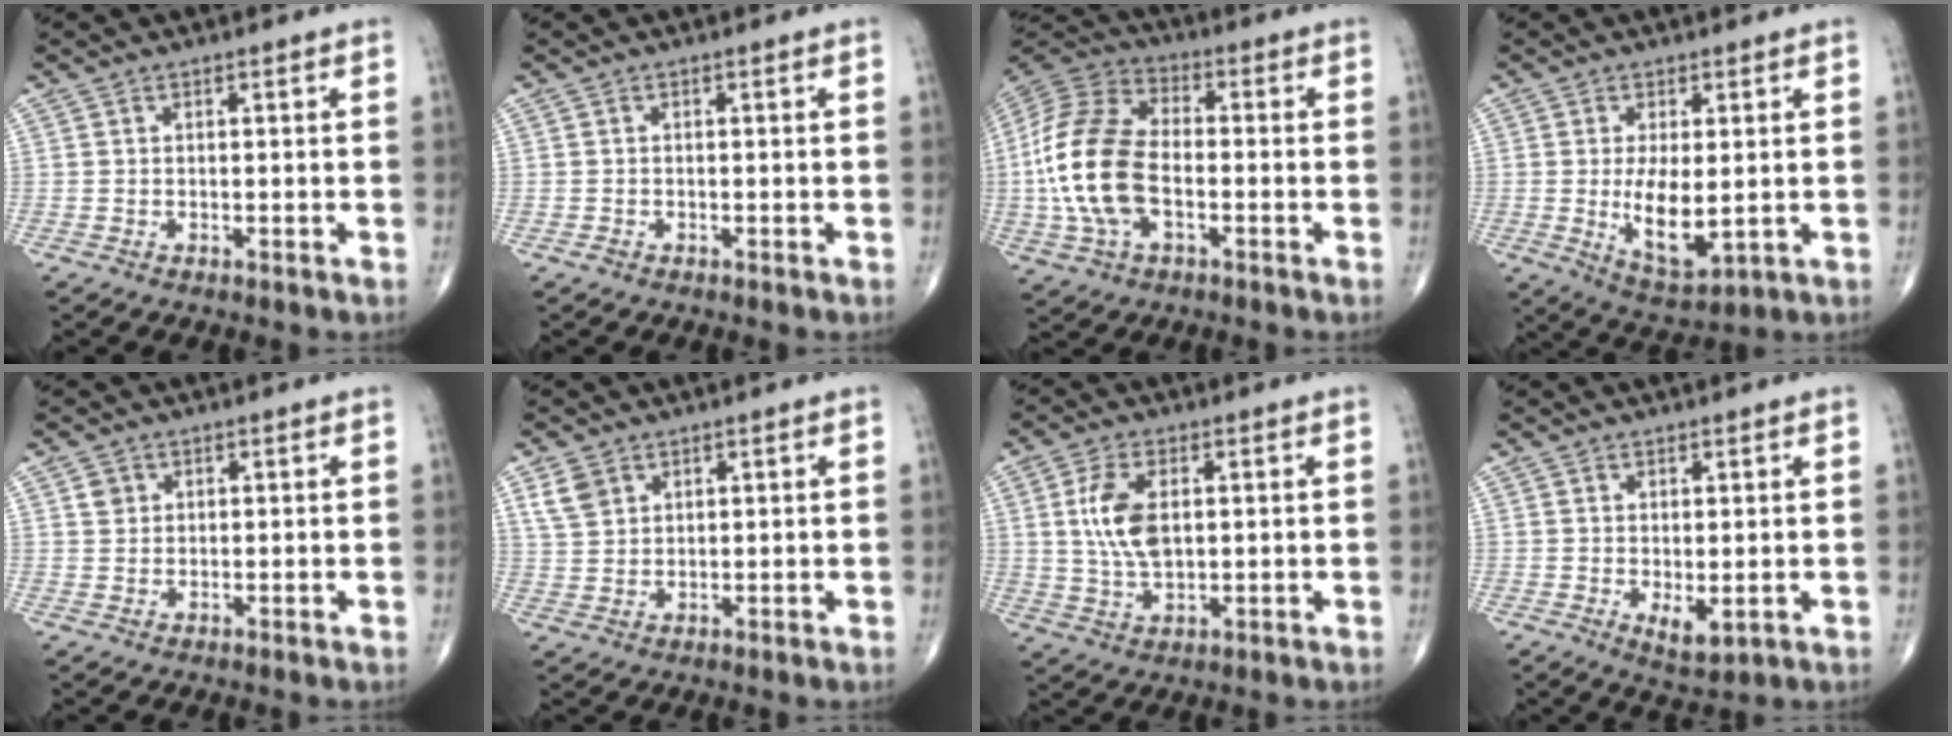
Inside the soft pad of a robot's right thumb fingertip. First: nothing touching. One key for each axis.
{"total": 0.6, "fx": -0.4, "fy": 0.5, "fz": 0.2, "tx": -0.003, "ty": 0.001, "tz": -0.010}
{"total": 18.2, "fx": -2.7, "fy": 10.4, "fz": 14.7, "tx": -0.313, "ty": 0.023, "tz": -0.053}
{"total": 8.9, "fx": -0.4, "fy": 3.8, "fz": 8.1, "tx": -0.131, "ty": -0.022, "tz": 0.006}
{"total": 2.0, "fx": 0.8, "fy": 1.7, "fz": 0.6, "tx": -0.002, "ty": -0.003, "tz": 0.011}
{"total": 4.5, "fx": 2.4, "fy": 3.2, "fz": 2.0, "tx": -0.031, "ty": -0.008, "tz": 0.054}
{"total": 8.8, "fx": 1.5, "fy": 4.8, "fz": 7.3, "tx": -0.145, "ty": -0.005, "tz": 0.033}
{"total": 3.8, "fx": -0.4, "fy": 1.8, "fz": 3.3, "tx": -0.047, "ty": -0.012, "tz": 0.002}